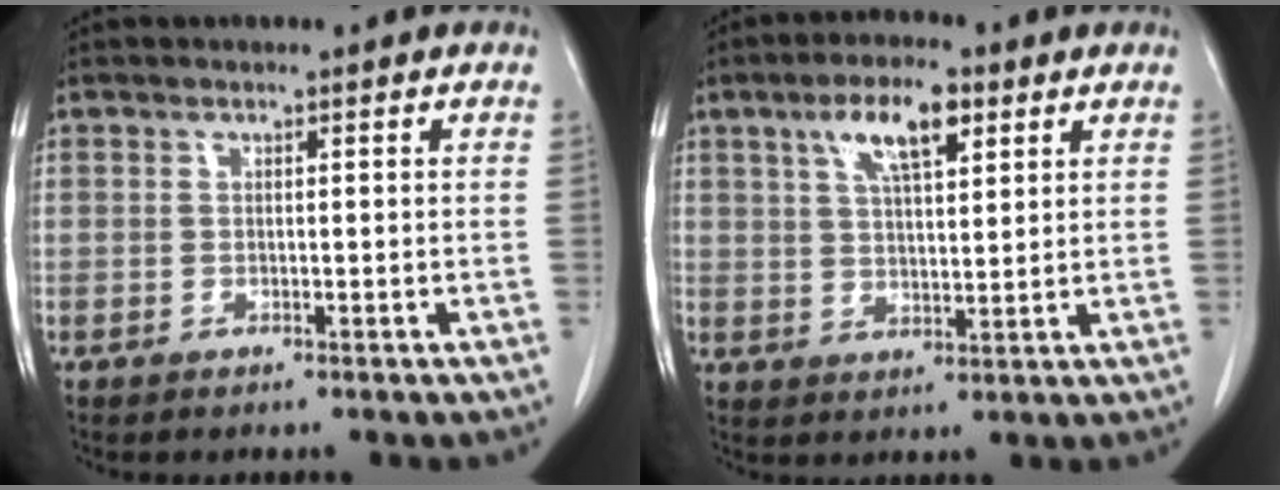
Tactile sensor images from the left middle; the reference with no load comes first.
{"total": 8.0, "force": [4.2, 2.4, 6.4], "torque": [-0.119, 0.010, 0.074]}